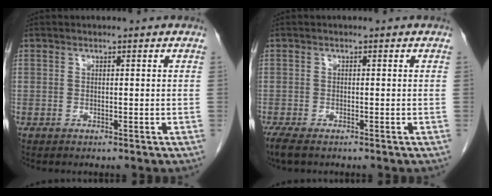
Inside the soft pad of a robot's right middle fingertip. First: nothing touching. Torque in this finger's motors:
{"motor_torque": [0.54, -0.31, -0.01, 0.02]}